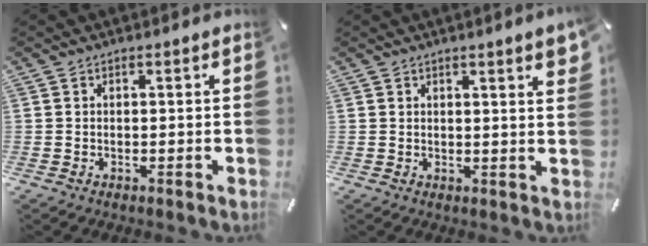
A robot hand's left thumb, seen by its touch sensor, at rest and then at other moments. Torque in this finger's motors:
{"motor_torque": [0.28, -0.23, 0.20, 0.20, 0.03]}